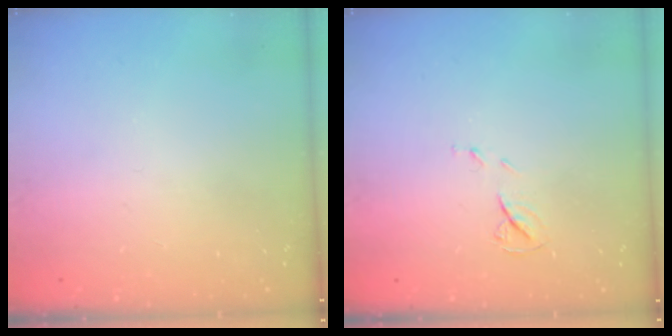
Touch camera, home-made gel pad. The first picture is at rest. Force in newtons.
{"total": 5.7, "press": 5.6, "slide": 0.5}